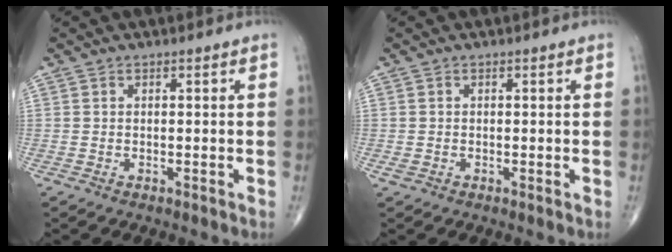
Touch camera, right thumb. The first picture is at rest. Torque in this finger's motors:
{"motor_torque": [0.64, 0.12, 0.14, -0.12, 0.02]}